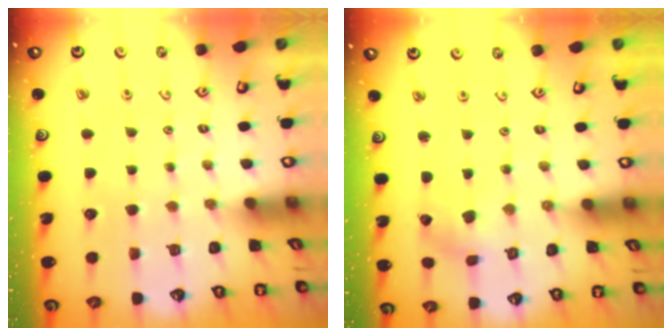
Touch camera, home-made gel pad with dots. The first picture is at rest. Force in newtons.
{"total": 0.0}